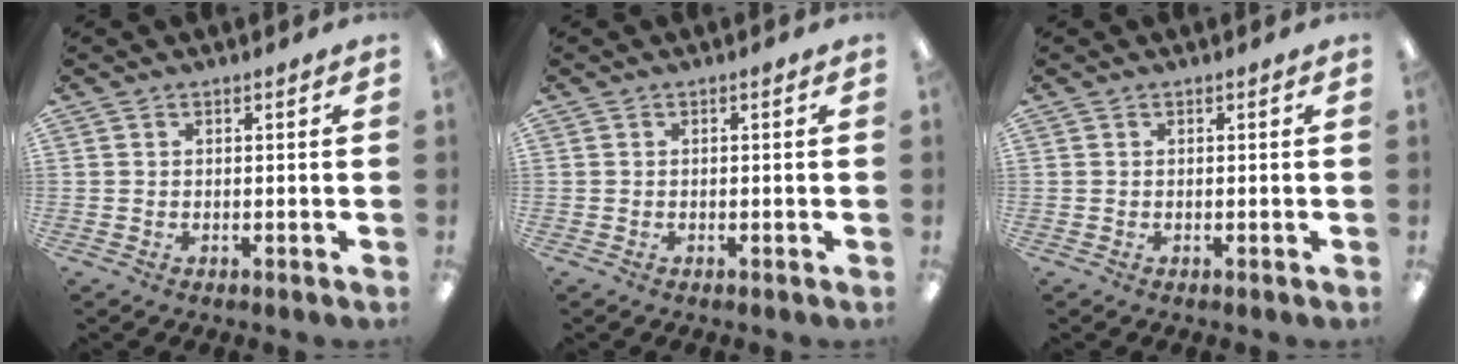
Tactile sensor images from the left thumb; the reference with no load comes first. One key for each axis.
{"total": 0.0}
{"total": 0.0}